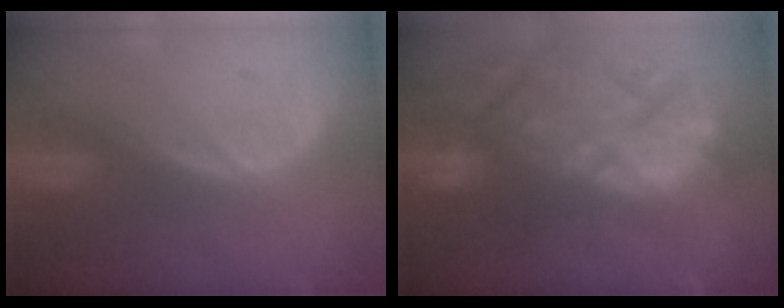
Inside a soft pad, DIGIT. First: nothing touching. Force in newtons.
{"total": 14.8, "press": 12.9, "slide": 7.3}